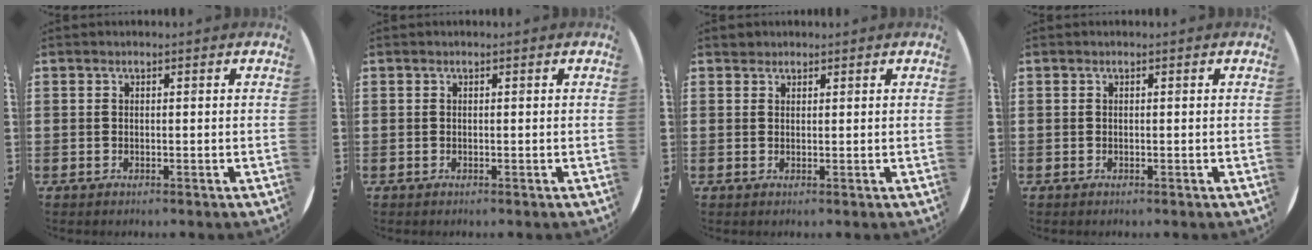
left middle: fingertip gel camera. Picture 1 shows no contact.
{"total": 0.0}
{"total": 1.0, "force": [0.9, 0.4, -0.1], "torque": [0.008, -0.002, 0.016]}
{"total": 0.0}